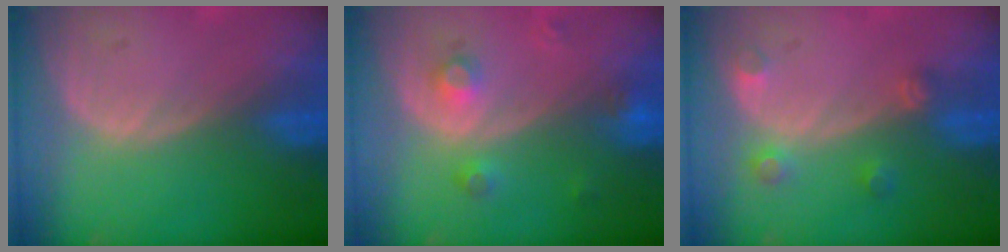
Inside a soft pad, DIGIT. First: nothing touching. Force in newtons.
{"total": 3.6, "press": 3.2, "slide": 1.6}
{"total": 2.6, "press": 2.6, "slide": 0.2}